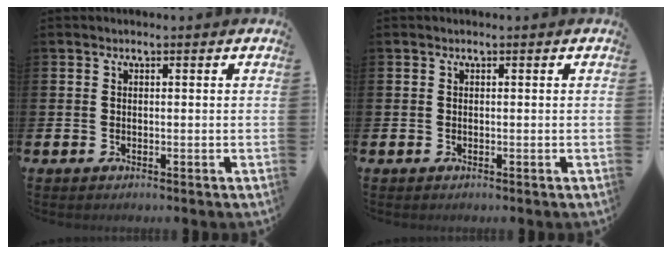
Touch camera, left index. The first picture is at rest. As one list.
[{"total": 0.0}]